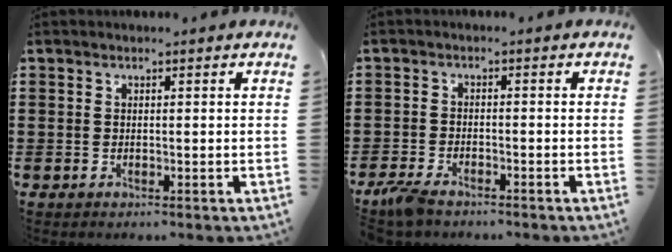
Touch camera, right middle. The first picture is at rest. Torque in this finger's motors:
{"motor_torque": [1.03, 0.07, 0.07, 0.11]}